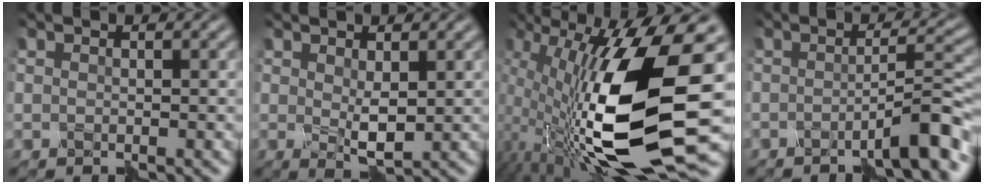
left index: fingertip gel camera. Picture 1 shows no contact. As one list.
[{"total": 2.0, "force": [0.5, 0.9, 1.7], "torque": [-0.033, -0.005, 0.011]}, {"total": 16.6, "force": [-3.4, 5.8, 15.1], "torque": [-0.296, -0.004, -0.064]}, {"total": 4.0, "force": [-2.2, 0.5, 3.2], "torque": [-0.039, 0.014, -0.049]}]